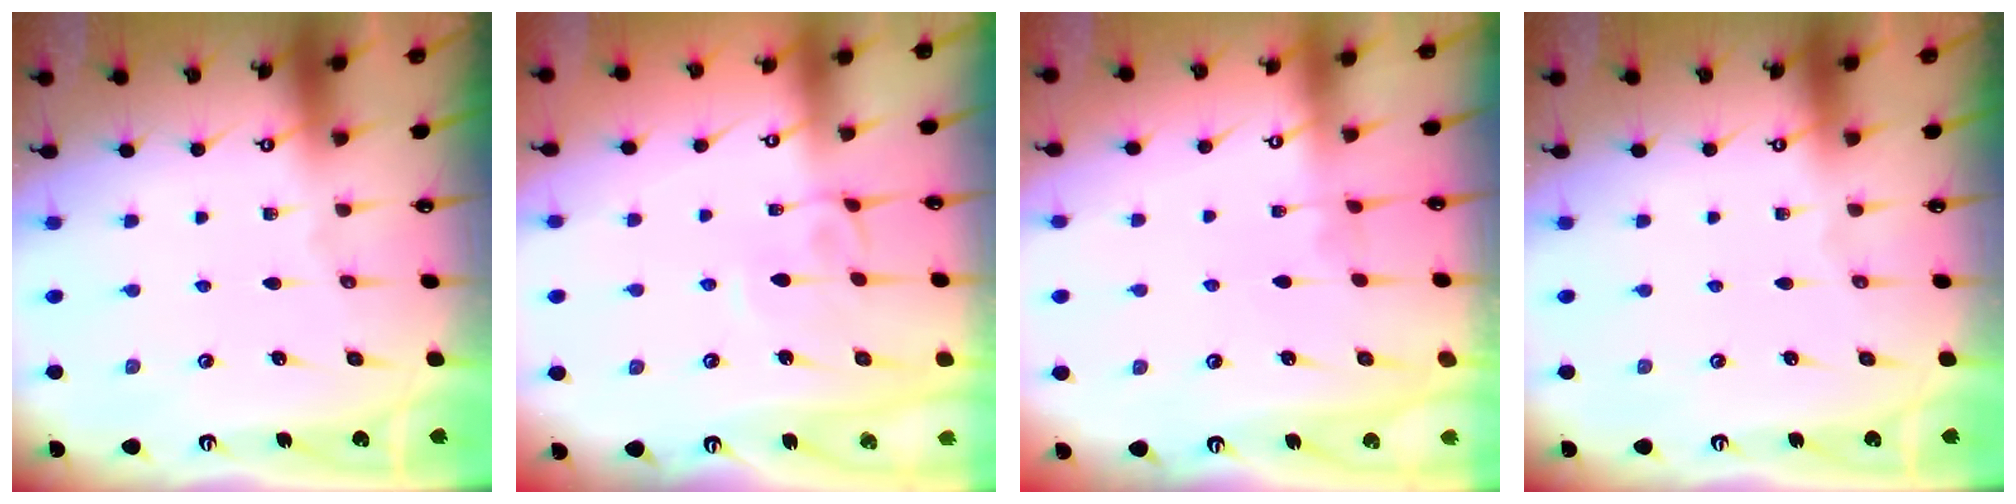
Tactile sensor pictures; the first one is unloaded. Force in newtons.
{"total": 3.3, "press": 3.3, "slide": 0.1}
{"total": 3.9, "press": 3.9, "slide": 0.2}
{"total": 0.0}